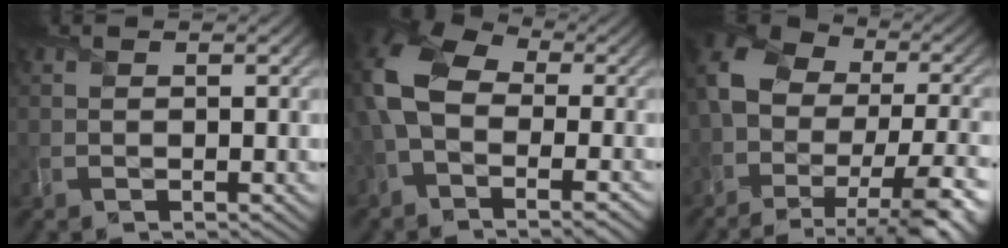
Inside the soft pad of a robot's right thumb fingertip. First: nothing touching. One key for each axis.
{"total": 12.0, "fx": -1.7, "fy": 7.4, "fz": 9.3, "tx": -0.236, "ty": -0.014, "tz": -0.028}
{"total": 16.3, "fx": -5.5, "fy": 10.6, "fz": 11.2, "tx": -0.226, "ty": -0.020, "tz": -0.048}